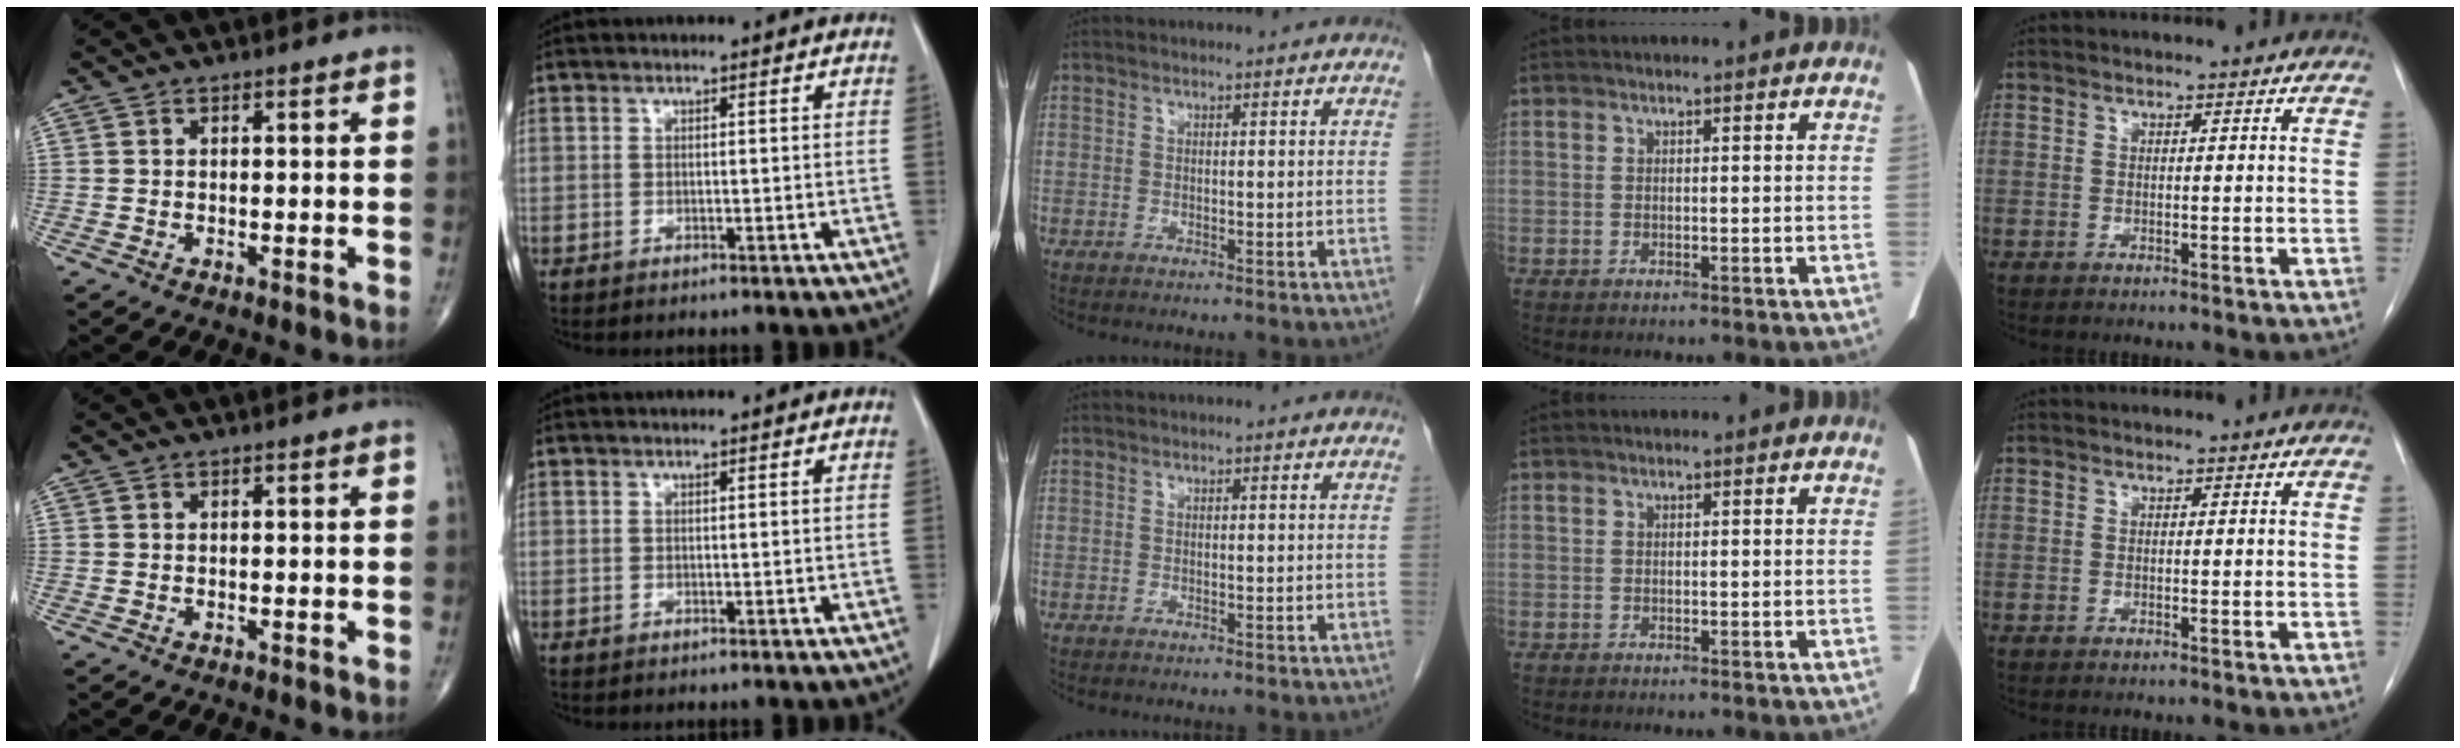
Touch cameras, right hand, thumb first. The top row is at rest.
{}